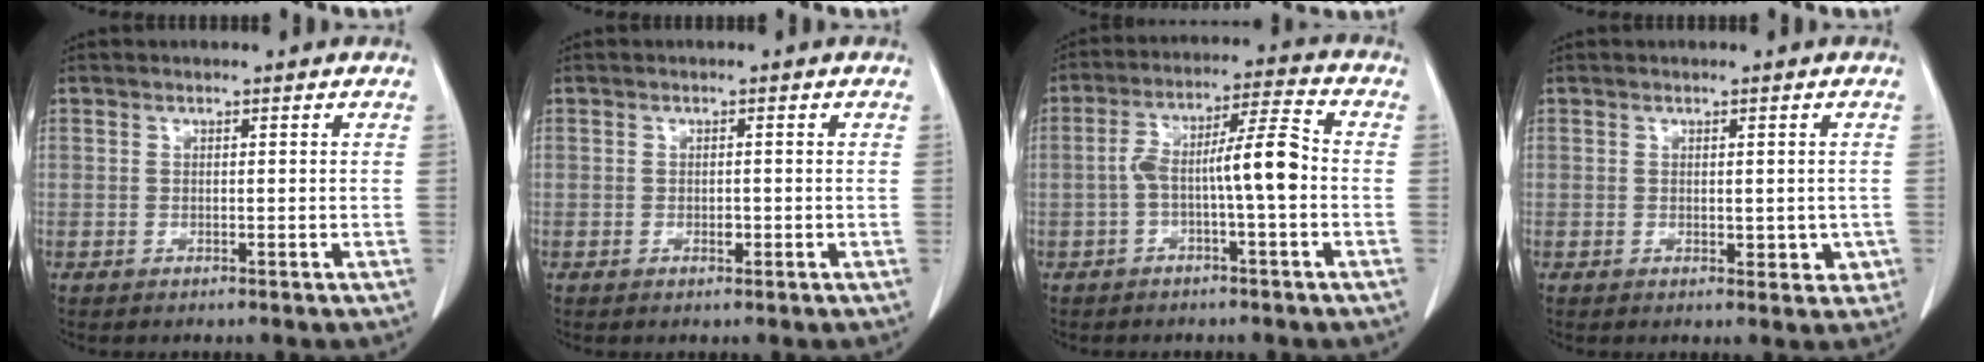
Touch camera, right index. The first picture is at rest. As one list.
[{"total": 1.0, "force": [-0.3, 0.5, 0.8], "torque": [-0.016, 0.000, -0.003]}, {"total": 8.9, "force": [-1.6, 0.8, 8.7], "torque": [-0.155, 0.031, -0.029]}, {"total": 3.1, "force": [-0.3, 1.7, 2.6], "torque": [-0.021, -0.002, 0.003]}]